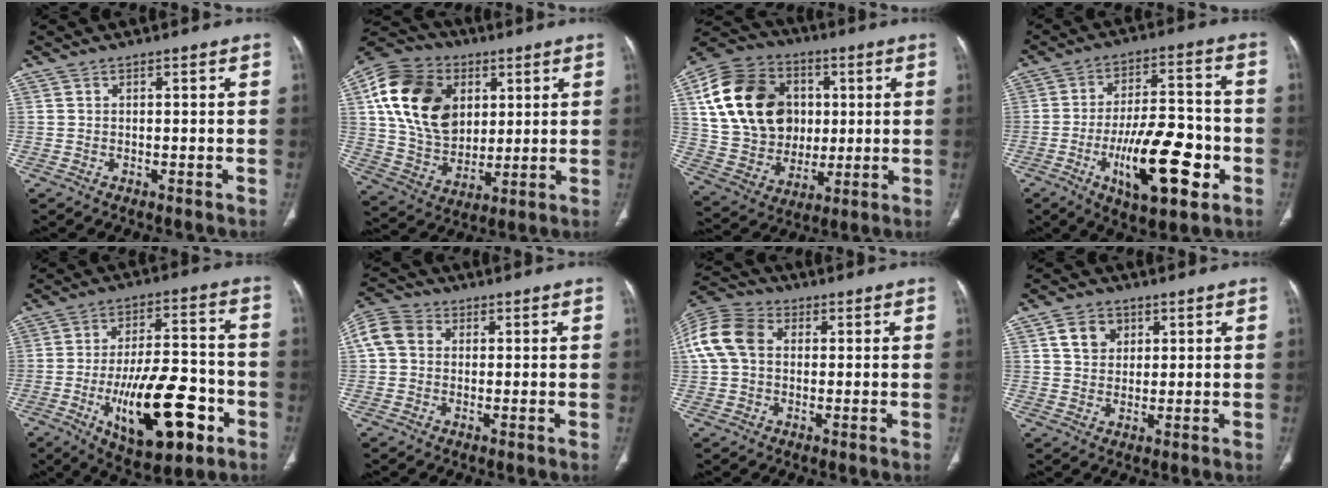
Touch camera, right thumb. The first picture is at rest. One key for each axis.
{"total": 20.7, "fx": 5.6, "fy": 15.2, "fz": 12.9, "tx": -0.225, "ty": -0.006, "tz": 0.104}
{"total": 22.6, "fx": 4.8, "fy": 17.6, "fz": 13.4, "tx": -0.232, "ty": 0.014, "tz": 0.095}
{"total": 18.2, "fx": -6.0, "fy": 6.9, "fz": 15.7, "tx": -0.237, "ty": 0.026, "tz": -0.088}
{"total": 20.1, "fx": -7.1, "fy": 8.3, "fz": 16.9, "tx": -0.252, "ty": 0.029, "tz": -0.101}
{"total": 8.0, "fx": 1.7, "fy": 6.4, "fz": 4.4, "tx": -0.088, "ty": 0.024, "tz": 0.025}
{"total": 12.2, "fx": 2.2, "fy": 9.0, "fz": 8.0, "tx": -0.169, "ty": 0.030, "tz": 0.035}
{"total": 5.6, "fx": 2.3, "fy": 4.4, "fz": 2.6, "tx": -0.018, "ty": -0.009, "tz": 0.042}